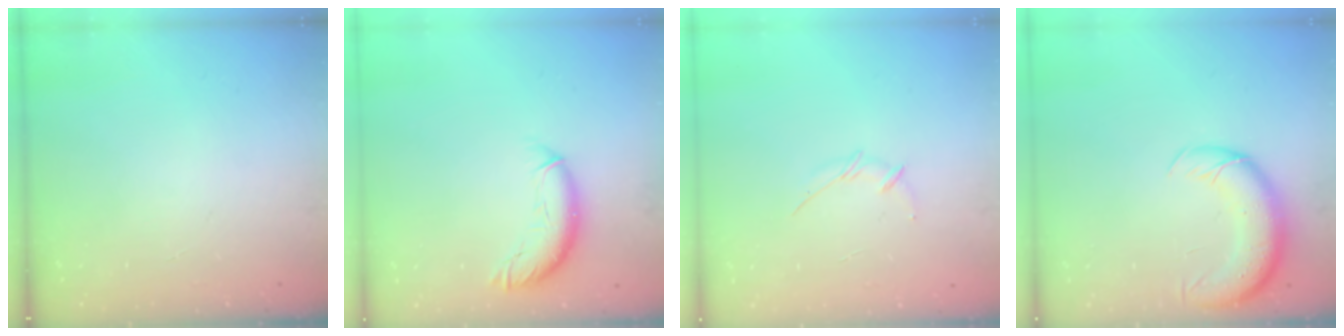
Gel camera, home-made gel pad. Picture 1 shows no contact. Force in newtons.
{"total": 9.7, "press": 9.6, "slide": 0.9}
{"total": 4.0, "press": 3.9, "slide": 0.9}
{"total": 9.9, "press": 9.6, "slide": 2.6}